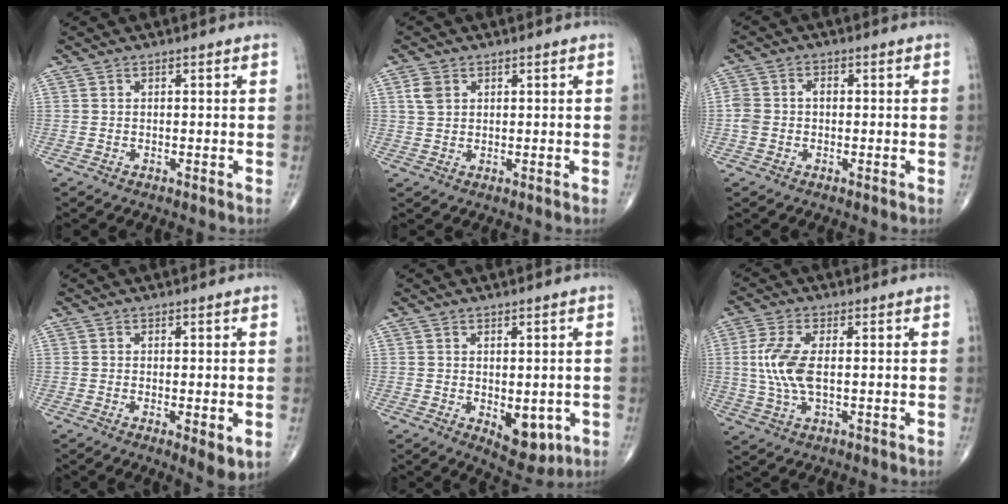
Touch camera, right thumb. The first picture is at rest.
{"total": 3.0, "force": [1.2, 2.2, 1.7], "torque": [-0.031, 0.002, 0.027]}
{"total": 4.1, "force": [-0.3, 3.1, 2.6], "torque": [-0.058, 0.017, -0.008]}
{"total": 4.2, "force": [-0.8, 1.3, 3.9], "torque": [-0.057, -0.014, -0.013]}
{"total": 6.8, "force": [-1.5, 3.6, 5.5], "torque": [-0.046, -0.011, -0.006]}
{"total": 8.3, "force": [0.5, 3.7, 7.4], "torque": [-0.177, -0.002, 0.010]}